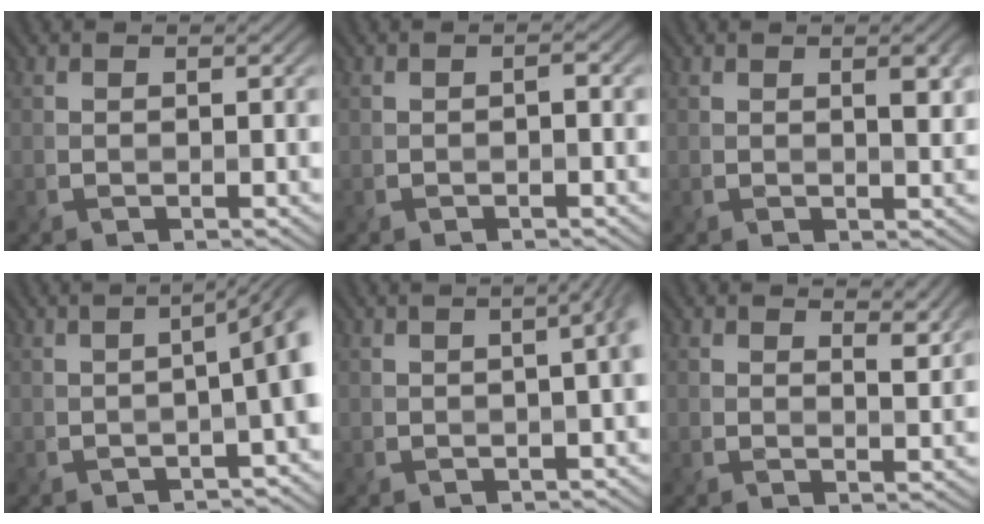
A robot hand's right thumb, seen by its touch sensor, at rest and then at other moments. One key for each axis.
{"total": 0.9, "fx": -0.5, "fy": 0.3, "fz": 0.7, "tx": -0.013, "ty": 0.003, "tz": -0.010}
{"total": 2.7, "fx": 0.9, "fy": 0.7, "fz": 2.4, "tx": -0.035, "ty": 0.003, "tz": 0.014}
{"total": 6.9, "fx": -1.5, "fy": 2.1, "fz": 6.4, "tx": -0.059, "ty": 0.003, "tz": -0.022}
{"total": 4.5, "fx": 0.0, "fy": 1.5, "fz": 4.2, "tx": -0.029, "ty": 0.015, "tz": 0.000}
{"total": 3.2, "fx": 2.3, "fy": 1.1, "fz": 1.8, "tx": -0.030, "ty": -0.002, "tz": 0.039}